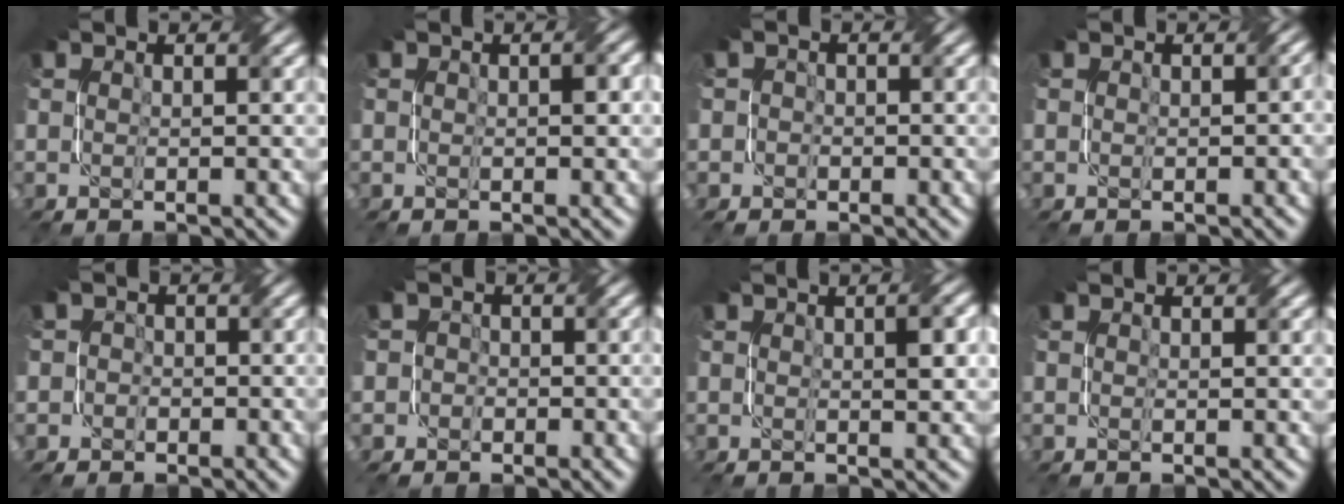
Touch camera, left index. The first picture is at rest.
{"total": 1.0, "force": [0.0, 0.5, 0.9], "torque": [-0.012, 0.002, 0.000]}
{"total": 1.7, "force": [0.1, 1.7, 0.3], "torque": [0.005, 0.005, -0.006]}
{"total": 1.0, "force": [0.1, 0.8, 0.6], "torque": [-0.008, -0.001, 0.004]}
{"total": 2.7, "force": [-0.5, 2.6, 0.4], "torque": [0.011, 0.010, -0.031]}
{"total": 2.7, "force": [-0.3, 2.6, 0.6], "torque": [0.006, 0.010, -0.030]}
{"total": 1.9, "force": [0.3, 0.5, 1.9], "torque": [-0.025, 0.005, 0.005]}
{"total": 0.0}